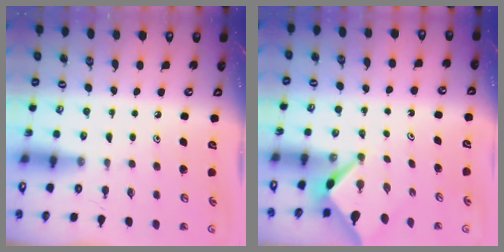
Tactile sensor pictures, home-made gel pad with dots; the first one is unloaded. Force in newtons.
{"total": 2.7, "press": 2.7, "slide": 0.2}